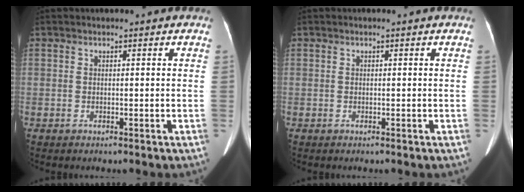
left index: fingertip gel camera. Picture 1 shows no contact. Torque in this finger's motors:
{"motor_torque": [-0.17, -0.23, 0.04, 0.02]}